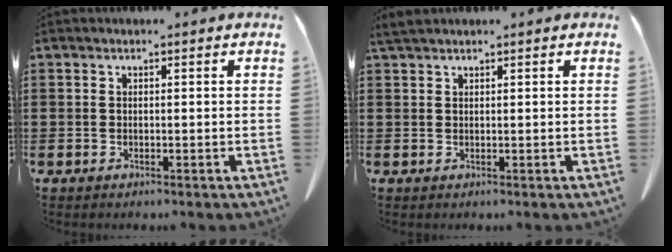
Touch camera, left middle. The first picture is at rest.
{"total": 1.6, "force": [1.3, 0.2, 0.8], "torque": [-0.020, -0.001, 0.026]}